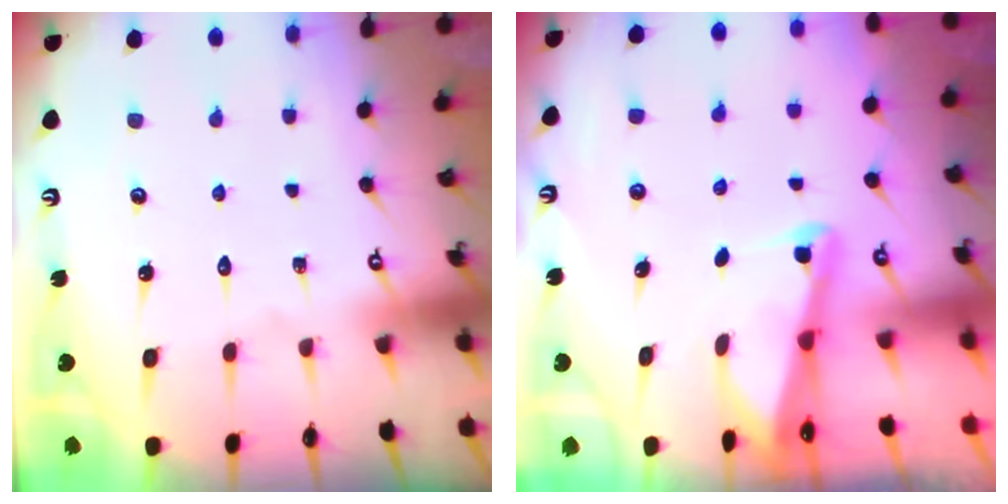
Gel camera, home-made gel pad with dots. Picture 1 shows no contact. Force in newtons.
{"total": 2.2, "press": 2.2, "slide": 0.3}